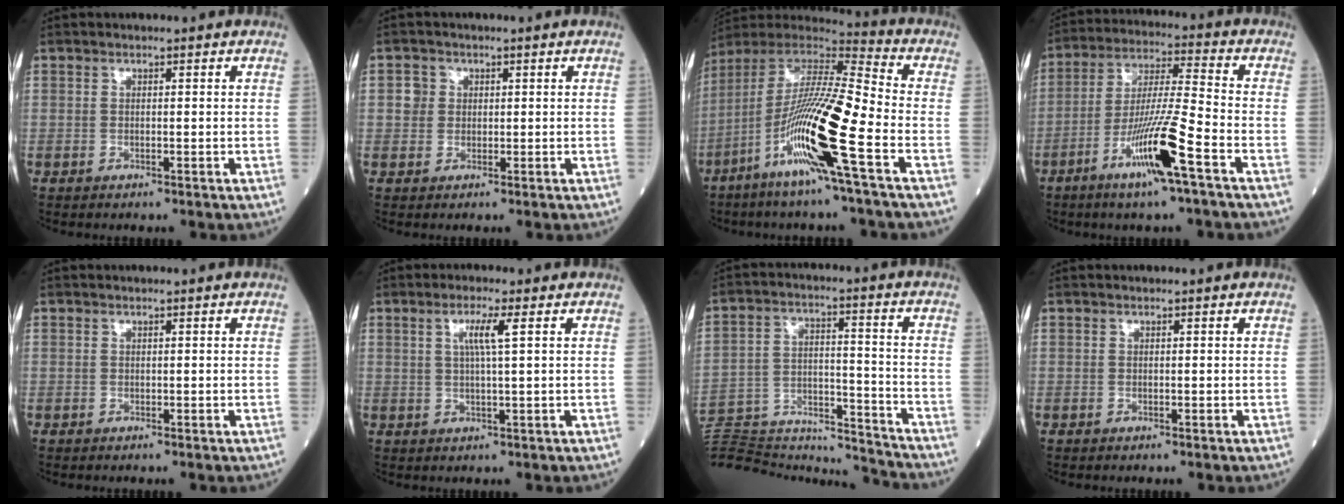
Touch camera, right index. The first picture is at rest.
{"total": 2.1, "force": [0.2, 2.1, 0.3], "torque": [-0.002, 0.009, 0.003]}
{"total": 18.0, "force": [-7.1, -0.4, 16.5], "torque": [-0.333, -0.025, -0.143]}
{"total": 12.3, "force": [-6.0, -0.5, 10.8], "torque": [-0.208, -0.012, -0.114]}
{"total": 0.0}
{"total": 3.8, "force": [1.2, -0.4, 3.6], "torque": [-0.070, 0.001, 0.022]}
{"total": 23.8, "force": [-22.5, 5.0, 6.0], "torque": [-0.155, 0.014, -0.339]}
{"total": 0.0}